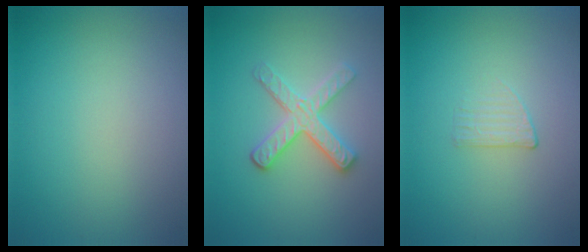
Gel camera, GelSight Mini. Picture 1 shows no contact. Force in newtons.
{"total": 3.1, "press": 2.9, "slide": 1.2}
{"total": 1.0, "press": 0.3, "slide": 1.0}